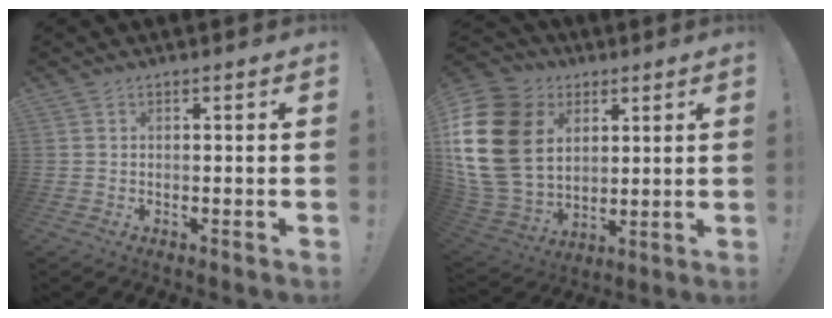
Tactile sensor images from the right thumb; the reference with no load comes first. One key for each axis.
{"total": 23.4, "fx": 4.8, "fy": 17.8, "fz": 14.5, "tx": -0.302, "ty": -0.018, "tz": 0.110}